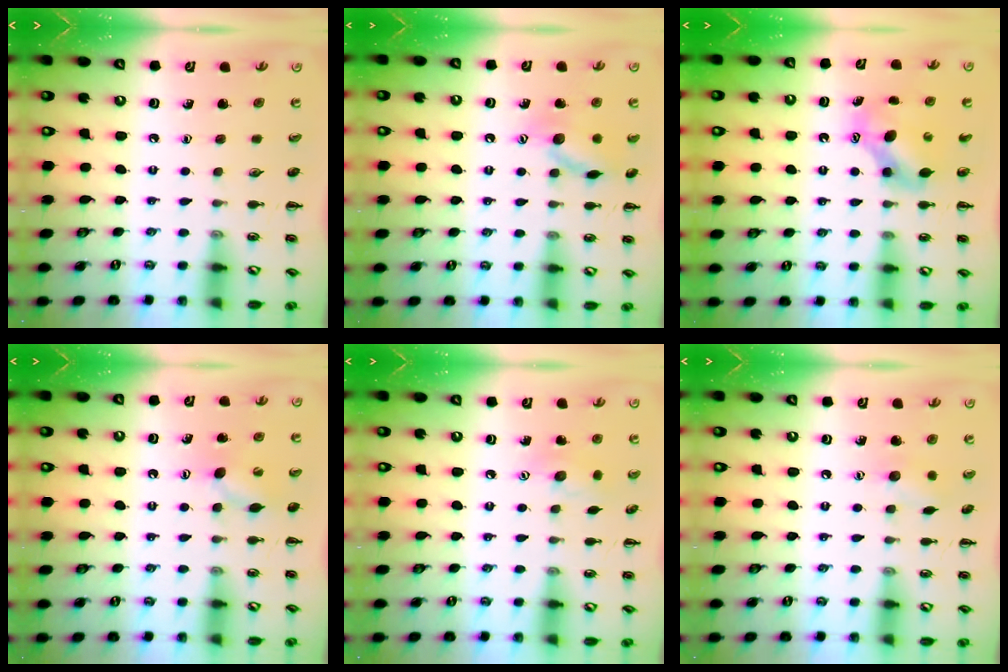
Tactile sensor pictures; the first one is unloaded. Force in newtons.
{"total": 11.1, "press": 11.1, "slide": 0.5}
{"total": 7.7, "press": 7.7, "slide": 0.6}
{"total": 7.0, "press": 6.9, "slide": 1.3}
{"total": 6.7, "press": 6.6, "slide": 1.2}
{"total": 6.2, "press": 6.1, "slide": 1.3}